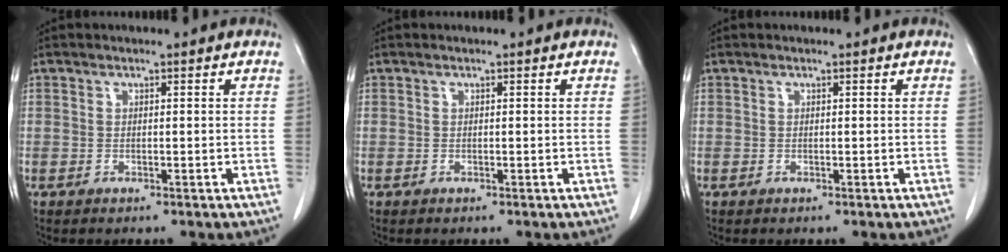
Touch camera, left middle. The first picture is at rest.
{"total": 0.0}
{"total": 0.0}